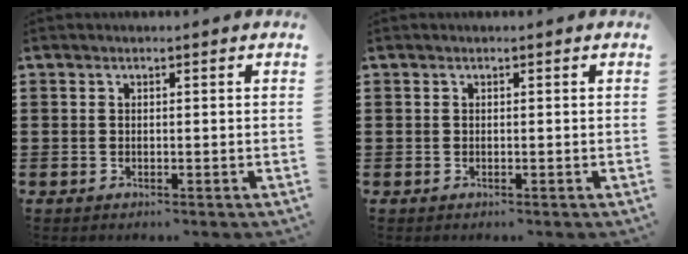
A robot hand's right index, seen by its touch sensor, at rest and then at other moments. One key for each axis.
{"total": 0.0}